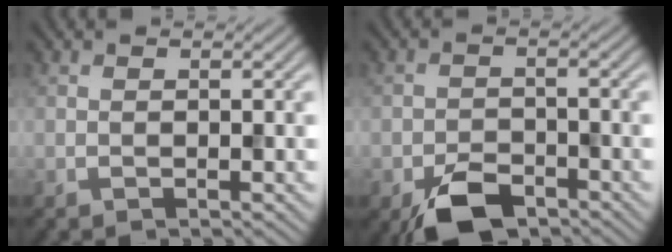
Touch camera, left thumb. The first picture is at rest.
{"total": 5.2, "force": [-3.6, 2.7, 2.6], "torque": [-0.041, -0.003, -0.070]}